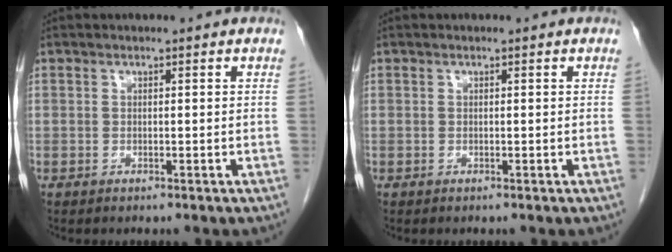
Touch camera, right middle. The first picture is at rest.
{"total": 0.0}